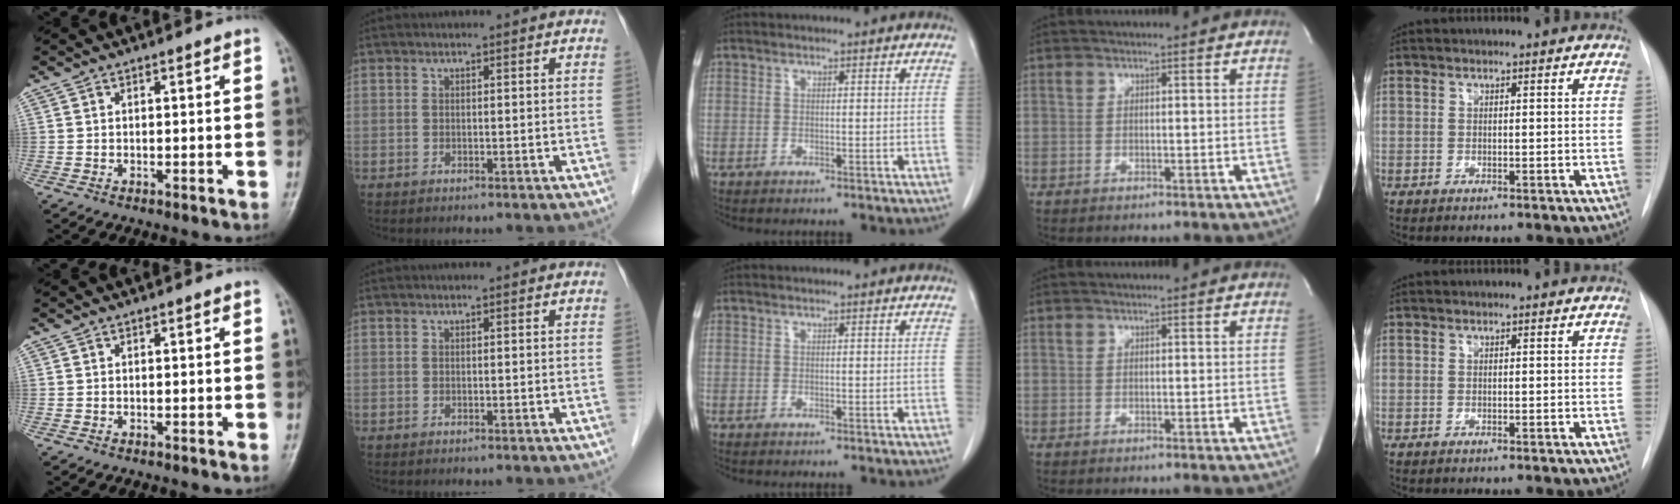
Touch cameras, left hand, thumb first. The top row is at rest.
{}